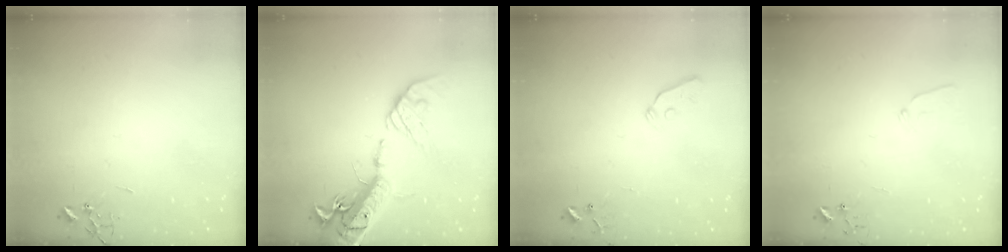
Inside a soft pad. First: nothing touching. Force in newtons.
{"total": 21.1, "press": 20.7, "slide": 4.1}
{"total": 3.8, "press": 3.7, "slide": 0.7}
{"total": 5.6, "press": 5.6, "slide": 0.6}